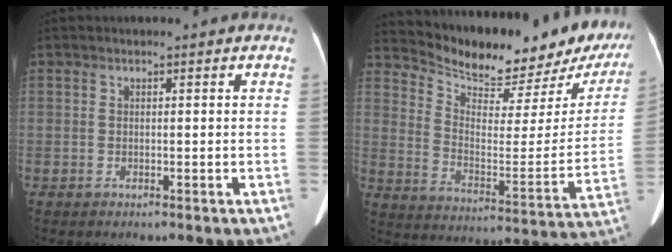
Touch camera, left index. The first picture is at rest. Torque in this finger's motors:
{"motor_torque": [0.15, -1.19, 0.16, 0.02]}